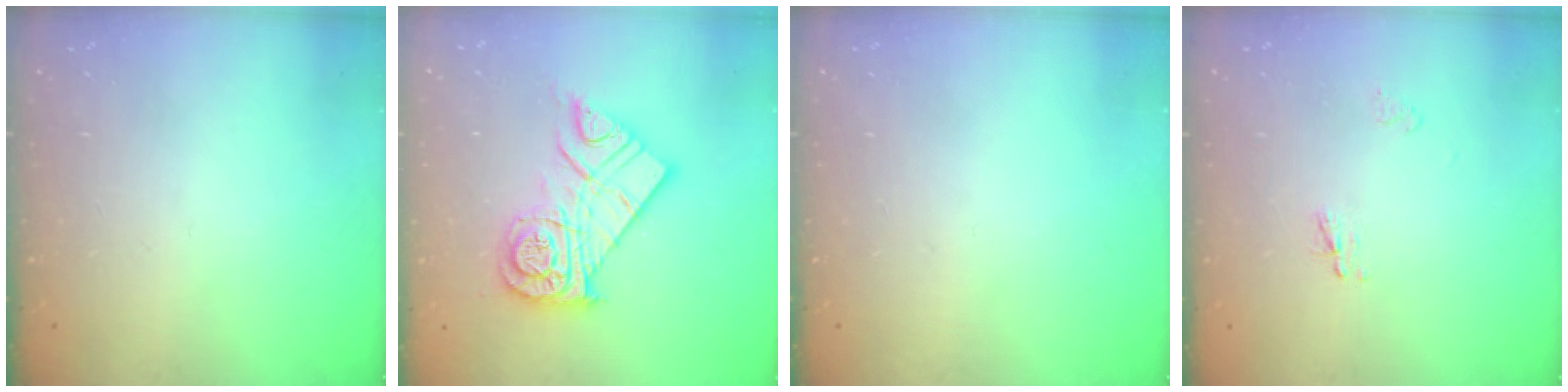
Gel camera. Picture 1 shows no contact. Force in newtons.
{"total": 16.2, "press": 16.1, "slide": 1.6}
{"total": 0.0}
{"total": 2.3, "press": 2.2, "slide": 0.2}